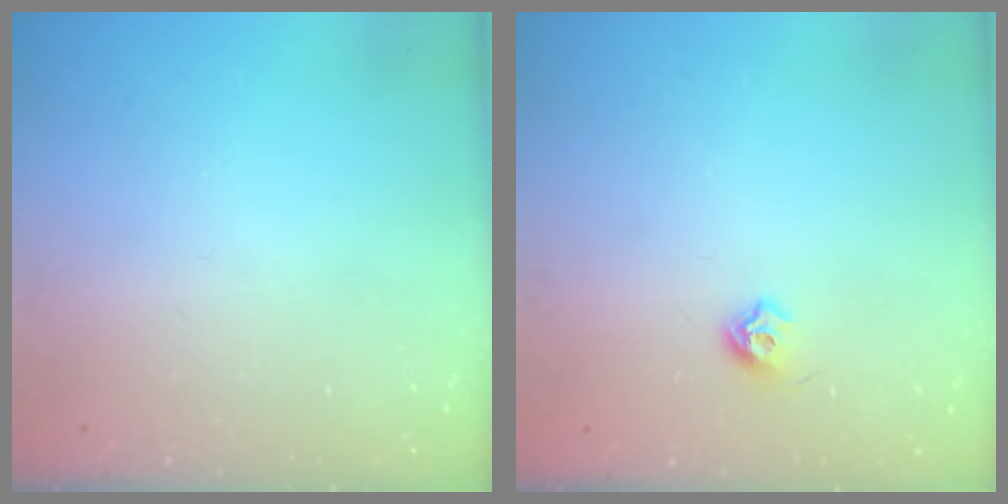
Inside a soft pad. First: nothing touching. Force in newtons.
{"total": 6.0, "press": 5.9, "slide": 1.0}